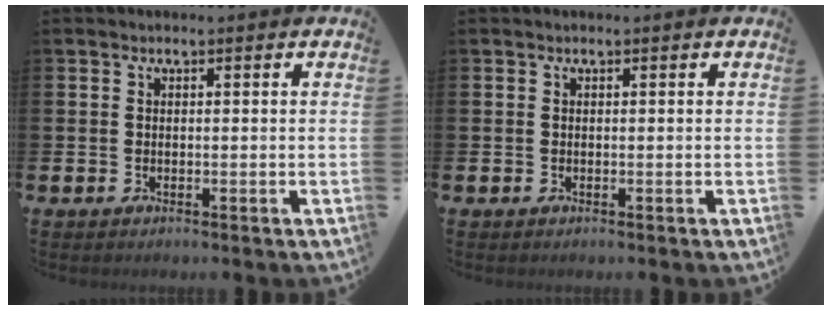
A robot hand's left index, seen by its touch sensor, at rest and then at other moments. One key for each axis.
{"total": 0.0}